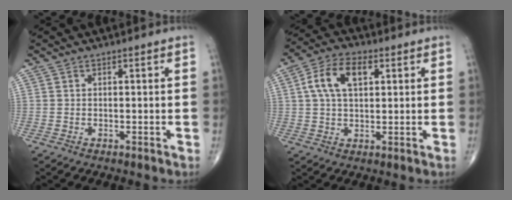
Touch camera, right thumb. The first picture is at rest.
{"total": 9.3, "force": [2.6, 5.1, 7.3], "torque": [-0.134, 0.014, 0.045]}